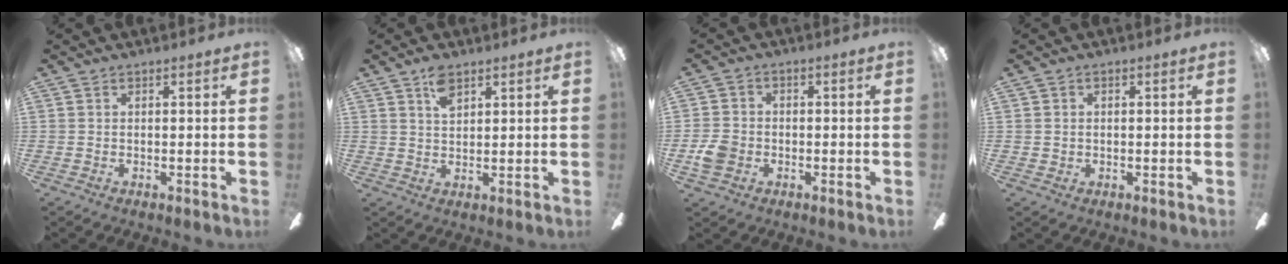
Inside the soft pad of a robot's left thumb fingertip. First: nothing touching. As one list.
[{"total": 4.8, "force": [3.0, 2.4, 2.9], "torque": [-0.049, -0.002, 0.051]}, {"total": 5.4, "force": [-1.9, 4.3, 2.6], "torque": [-0.044, 0.011, -0.035]}, {"total": 0.7, "force": [0.1, 0.7, -0.1], "torque": [0.001, 0.004, 0.000]}]